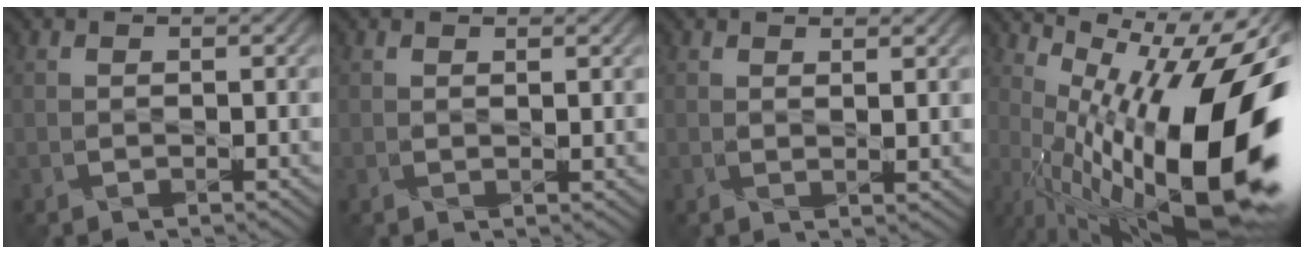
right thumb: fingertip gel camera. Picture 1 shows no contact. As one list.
[{"total": 1.0, "force": [1.0, -0.1, 0.3], "torque": [-0.008, 0.002, 0.020]}, {"total": 1.6, "force": [1.5, 0.0, 0.7], "torque": [-0.015, -0.001, 0.031]}, {"total": 18.3, "force": [-1.2, 5.9, 17.3], "torque": [-0.242, -0.002, -0.013]}]